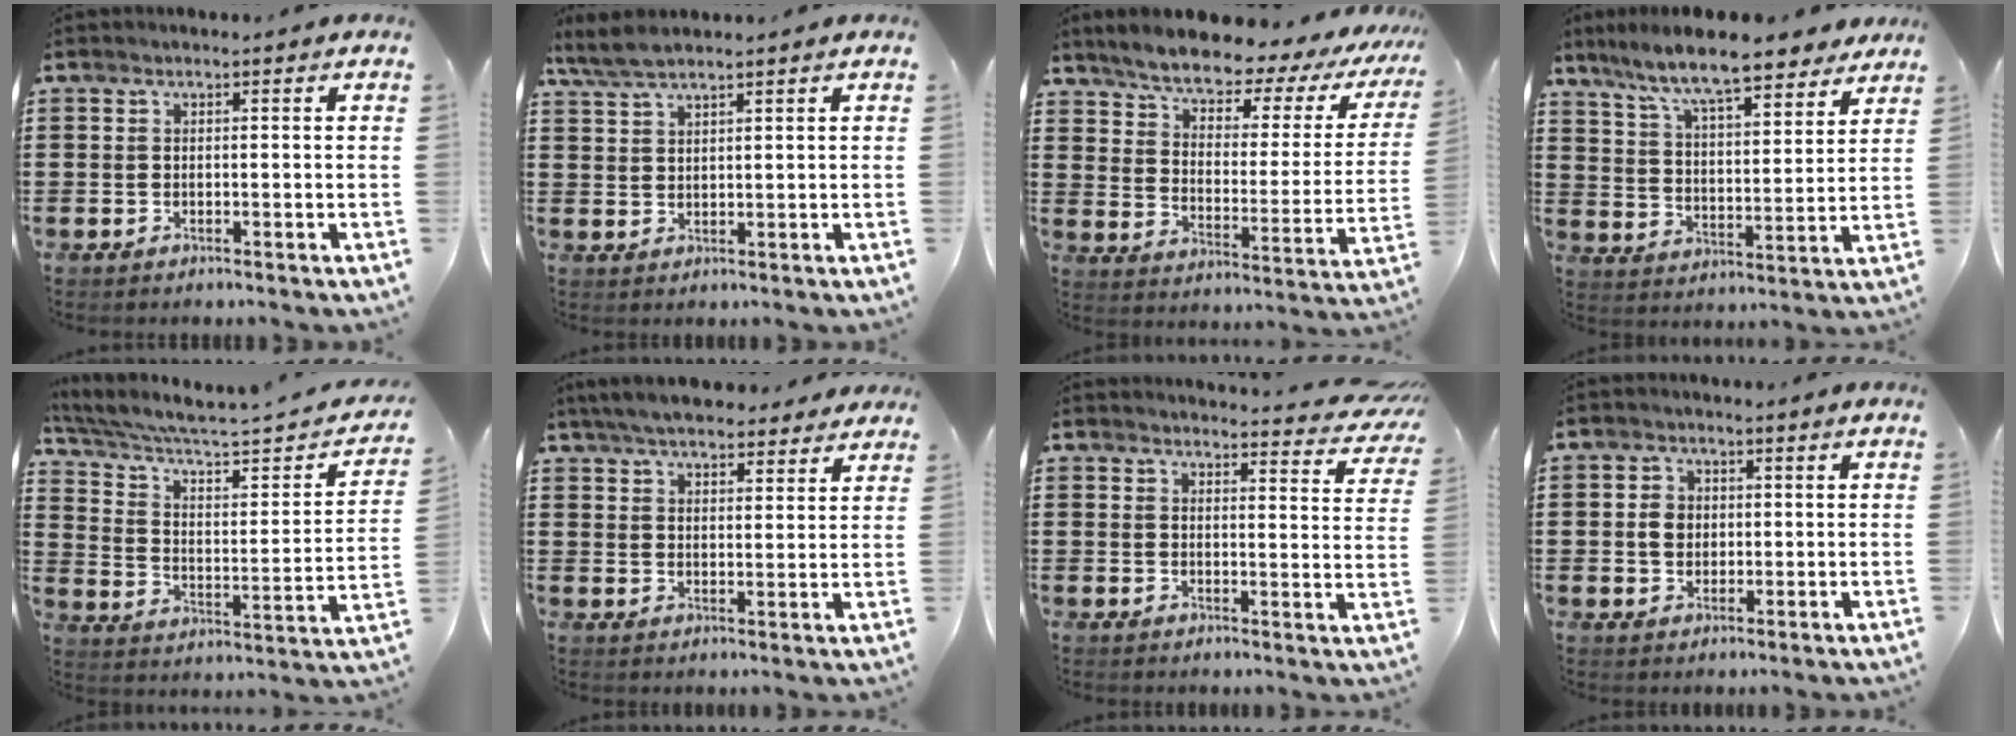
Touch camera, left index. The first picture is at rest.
{"total": 3.5, "force": [2.9, 0.7, 1.8], "torque": [-0.044, 0.004, 0.054]}
{"total": 5.6, "force": [5.1, 1.1, 2.1], "torque": [-0.071, -0.042, 0.080]}
{"total": 10.1, "force": [8.7, 1.1, 5.1], "torque": [-0.130, -0.038, 0.150]}
{"total": 4.5, "force": [3.3, 1.0, 2.9], "torque": [-0.077, -0.034, 0.048]}
{"total": 5.7, "force": [5.4, 1.2, 1.6], "torque": [-0.050, -0.011, 0.100]}
{"total": 3.7, "force": [3.5, 0.3, 1.0], "torque": [-0.019, -0.022, 0.059]}
{"total": 3.2, "force": [0.1, 2.7, 1.6], "torque": [-0.040, 0.009, 0.000]}